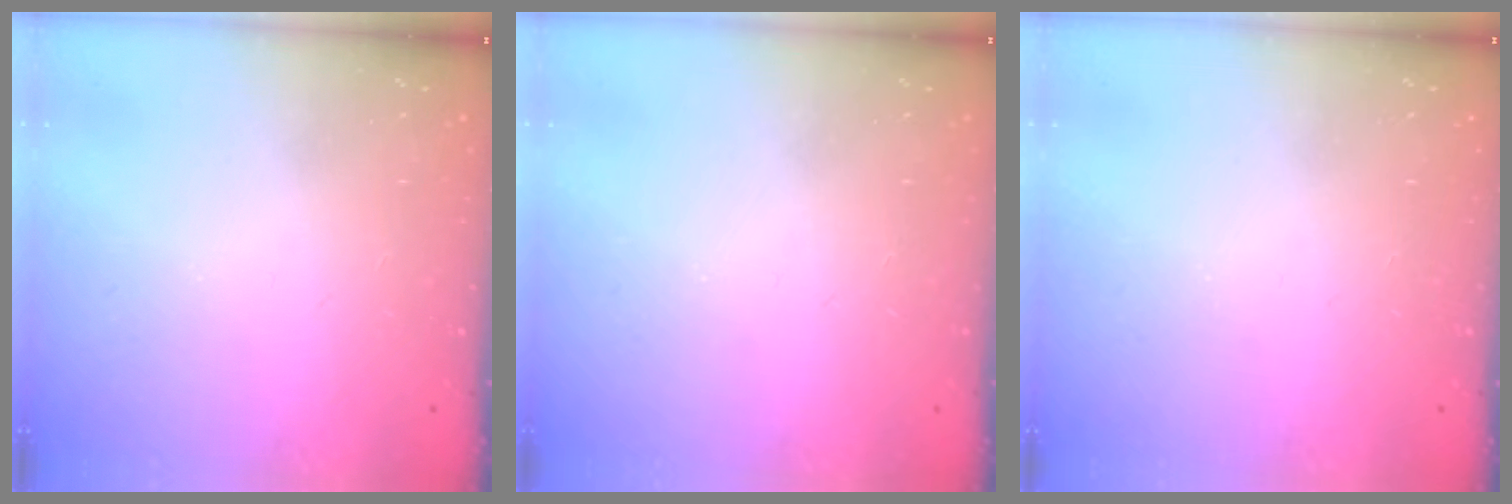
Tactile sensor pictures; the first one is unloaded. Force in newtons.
{"total": 0.0}
{"total": 0.0}